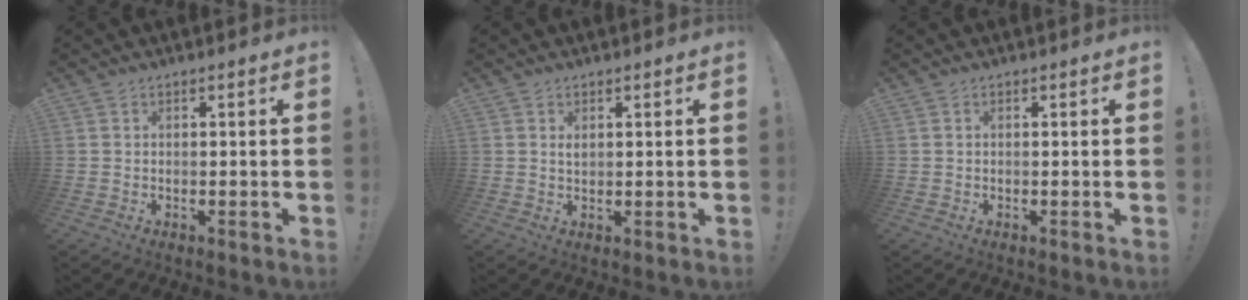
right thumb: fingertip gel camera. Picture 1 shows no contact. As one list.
[{"total": 1.1, "force": [0.9, 0.2, 0.7], "torque": [-0.006, -0.003, 0.014]}, {"total": 0.0}]